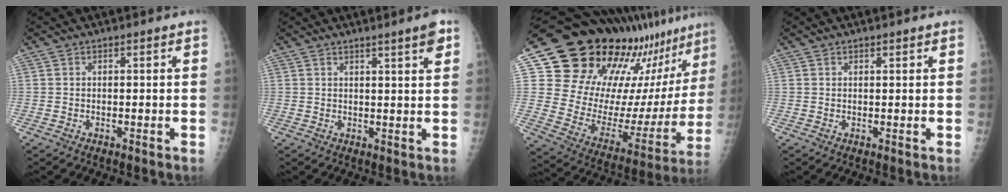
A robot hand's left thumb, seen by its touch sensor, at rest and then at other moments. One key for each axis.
{"total": 3.8, "fx": 2.4, "fy": 0.1, "fz": 2.9, "tx": -0.037, "ty": -0.015, "tz": 0.033}
{"total": 29.5, "fx": 21.5, "fy": 12.2, "fz": 16.0, "tx": -0.217, "ty": -0.100, "tz": 0.322}
{"total": 0.6, "fx": 0.5, "fy": 0.3, "fz": 0.2, "tx": 0.000, "ty": -0.003, "tz": 0.005}